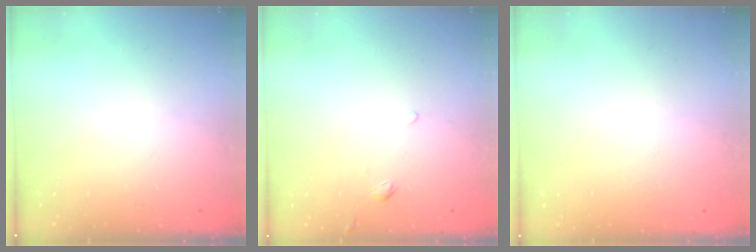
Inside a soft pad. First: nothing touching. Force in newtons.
{"total": 0.8, "press": 0.7, "slide": 0.4}
{"total": 1.9, "press": 1.9, "slide": 0.1}